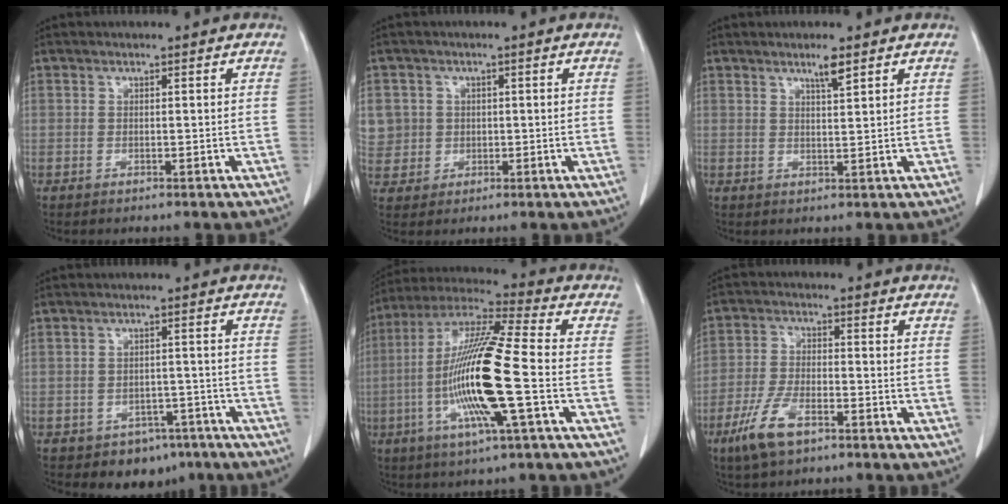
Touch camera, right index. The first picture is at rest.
{"total": 6.4, "force": [1.3, 6.2, 0.5], "torque": [-0.015, 0.020, 0.036]}
{"total": 2.5, "force": [1.8, 0.0, 1.8], "torque": [-0.036, -0.002, 0.032]}
{"total": 5.9, "force": [-4.1, 4.1, 1.4], "torque": [-0.003, 0.013, -0.048]}
{"total": 17.4, "force": [-3.6, 0.6, 17.0], "torque": [-0.346, -0.008, -0.078]}
{"total": 7.6, "force": [-4.7, 2.7, 5.5], "torque": [-0.122, -0.010, -0.088]}